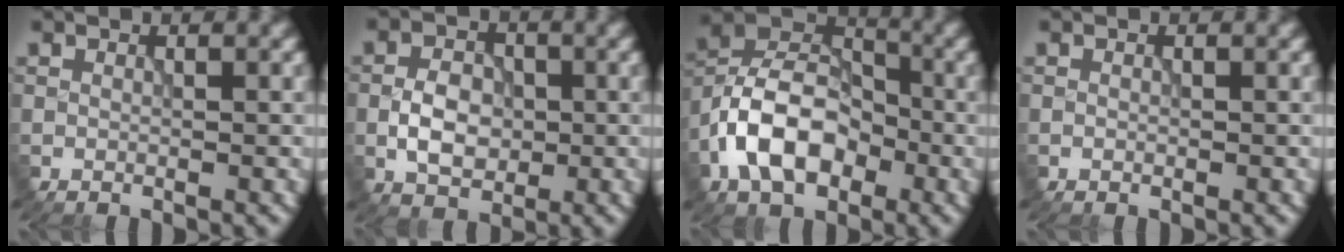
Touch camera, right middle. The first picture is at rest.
{"total": 4.0, "force": [-0.7, 2.8, 2.8], "torque": [-0.048, 0.003, -0.016]}
{"total": 8.9, "force": [-3.6, 5.5, 5.9], "torque": [-0.107, 0.012, -0.081]}
{"total": 0.0}